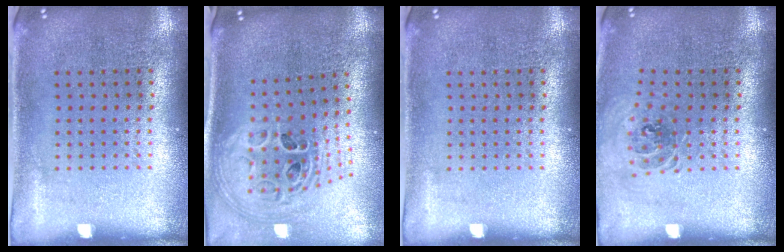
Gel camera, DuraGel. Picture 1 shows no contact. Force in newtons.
{"total": 2.1, "press": 1.4, "slide": 1.5}
{"total": 0.0}
{"total": 0.9, "press": 0.8, "slide": 0.2}